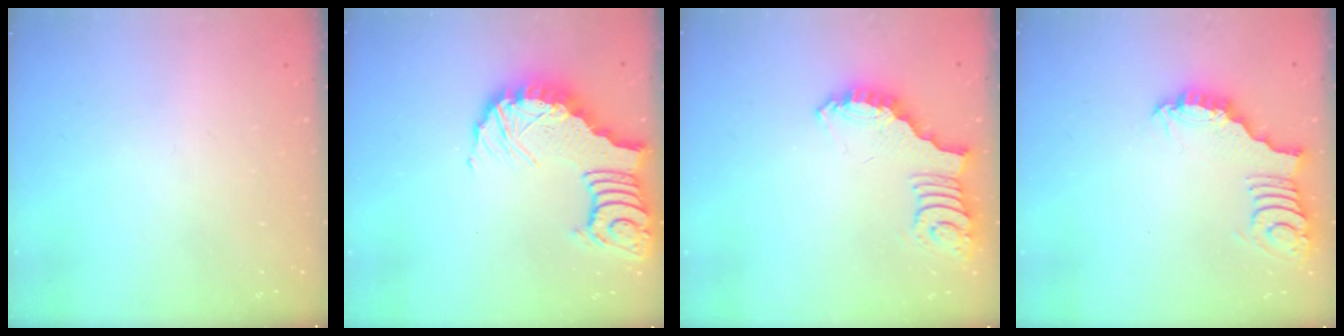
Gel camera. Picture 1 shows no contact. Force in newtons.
{"total": 9.9, "press": 9.8, "slide": 1.3}
{"total": 2.7, "press": 2.6, "slide": 0.6}
{"total": 3.2, "press": 3.2, "slide": 0.1}